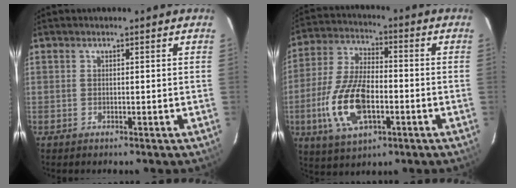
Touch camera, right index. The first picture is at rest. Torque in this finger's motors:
{"motor_torque": [1.97, -0.17, 1.05, 0.21]}